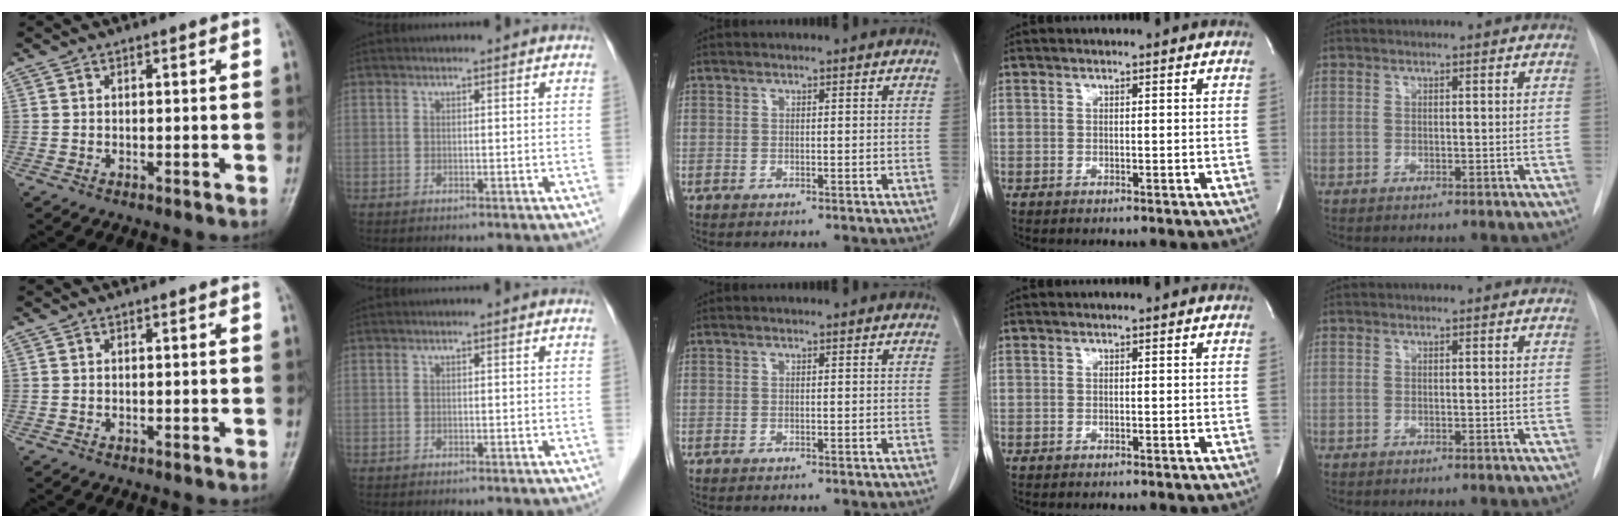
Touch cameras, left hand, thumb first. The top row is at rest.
{}